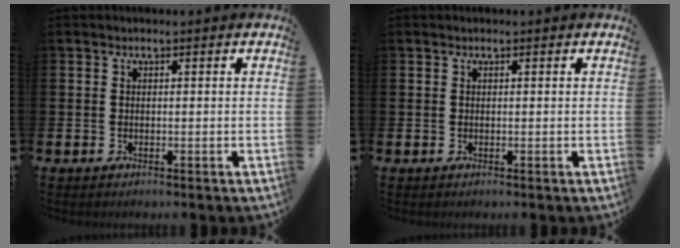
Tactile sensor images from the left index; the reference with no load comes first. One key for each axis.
{"total": 0.0}